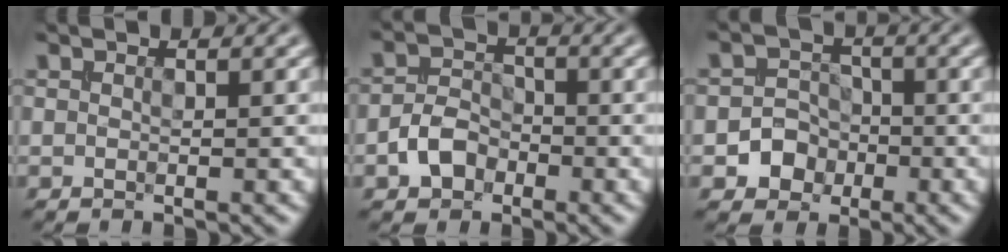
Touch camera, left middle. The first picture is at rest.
{"total": 3.1, "force": [-1.5, 2.3, 1.5], "torque": [-0.024, 0.007, -0.033]}
{"total": 3.2, "force": [-1.1, 2.9, 0.8], "torque": [0.015, 0.006, -0.028]}